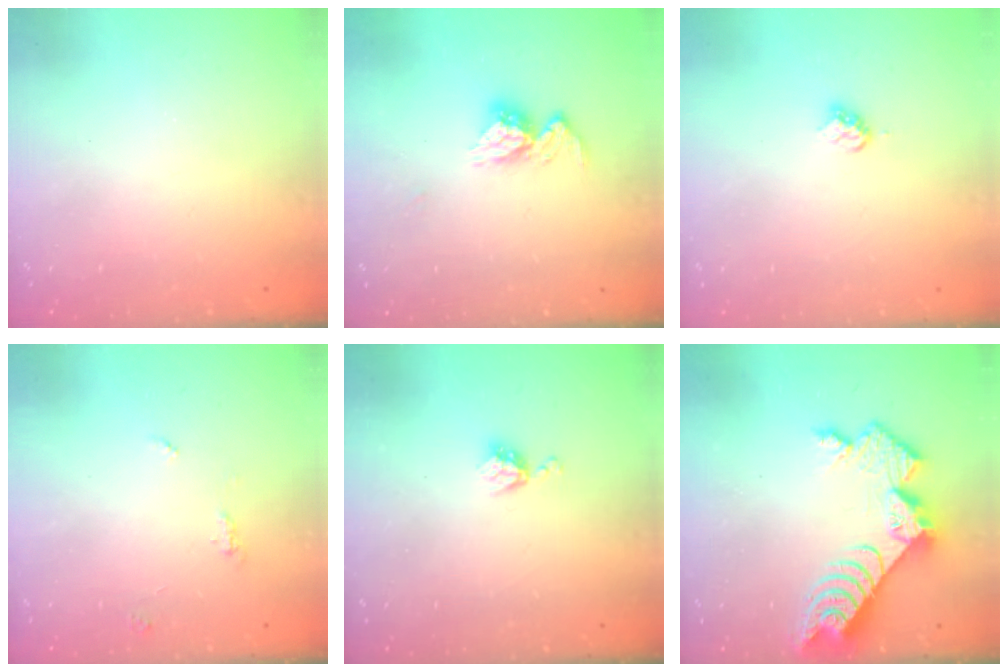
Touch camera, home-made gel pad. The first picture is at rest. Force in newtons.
{"total": 10.0, "press": 10.0, "slide": 0.8}
{"total": 3.2, "press": 3.2, "slide": 0.4}
{"total": 5.6, "press": 5.6, "slide": 0.4}
{"total": 4.5, "press": 4.4, "slide": 0.7}
{"total": 11.2, "press": 11.1, "slide": 0.9}